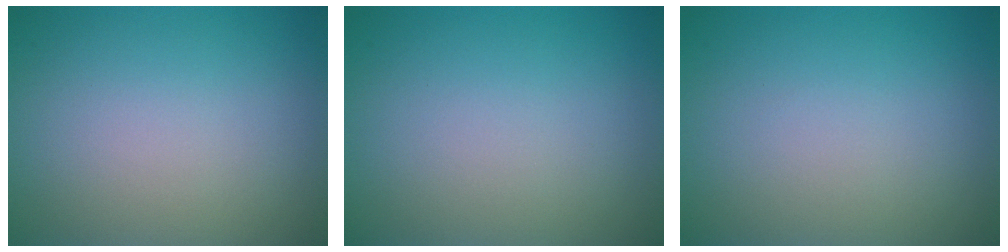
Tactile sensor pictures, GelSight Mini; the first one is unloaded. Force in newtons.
{"total": 0.0}
{"total": 0.0}